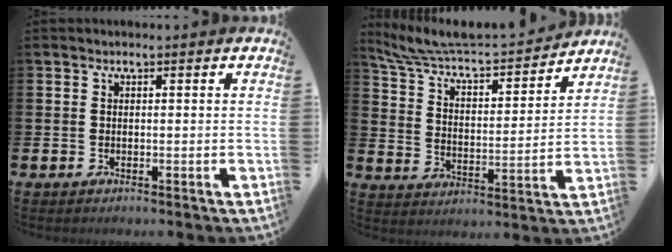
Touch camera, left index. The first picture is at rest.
{"total": 7.7, "force": [7.3, 1.8, 1.8], "torque": [-0.073, -0.057, 0.122]}